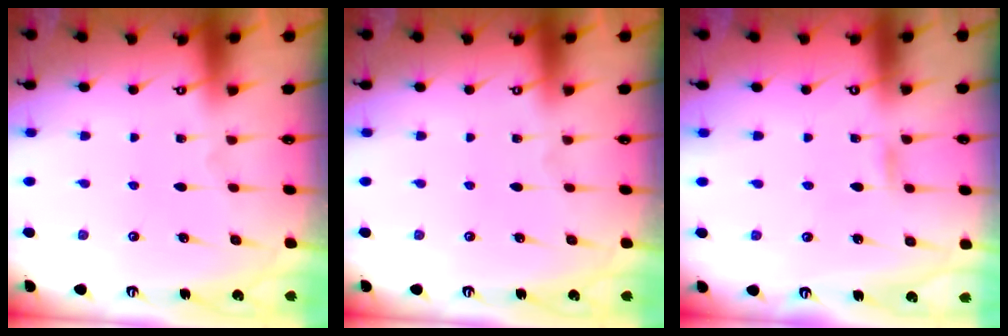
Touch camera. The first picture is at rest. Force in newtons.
{"total": 0.0}
{"total": 4.6, "press": 4.6, "slide": 0.5}